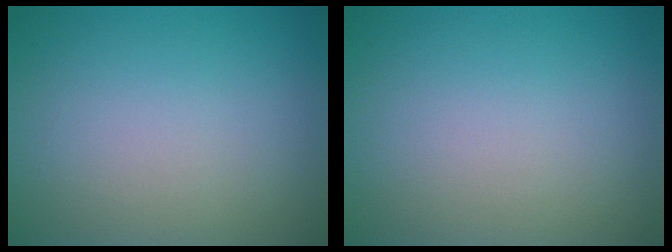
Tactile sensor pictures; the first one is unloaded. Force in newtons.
{"total": 0.0}